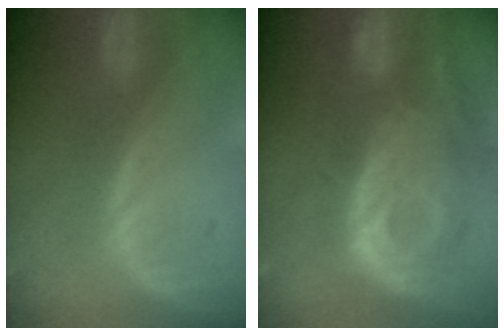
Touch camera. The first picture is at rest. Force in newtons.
{"total": 11.8, "press": 10.6, "slide": 5.3}